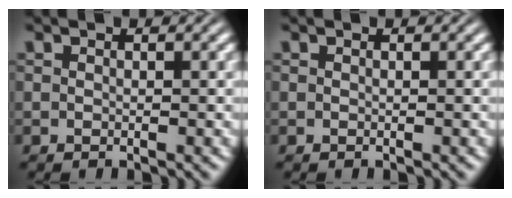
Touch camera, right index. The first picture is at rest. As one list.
[{"total": 0.0}]